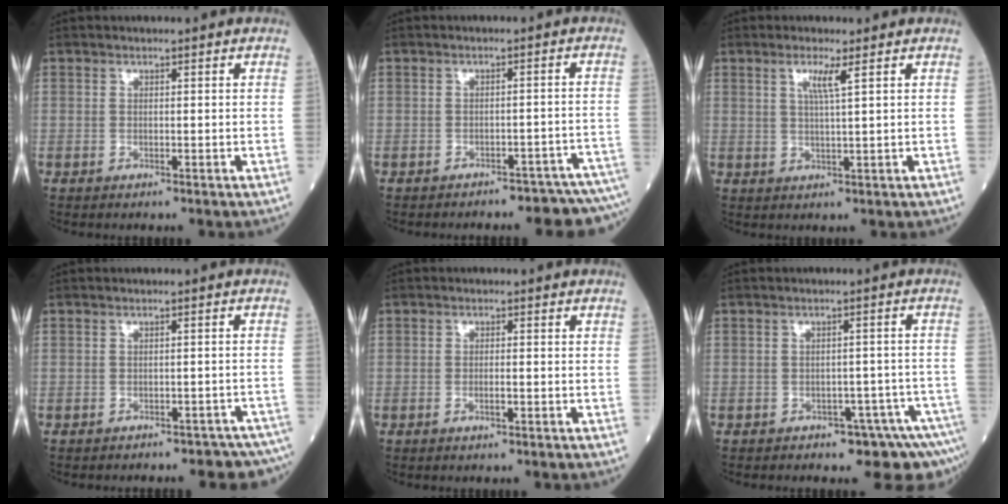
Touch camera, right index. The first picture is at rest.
{"total": 14.4, "force": [-13.6, 2.7, 4.0], "torque": [-0.015, 0.018, -0.144]}
{"total": 3.1, "force": [1.4, -0.4, 2.7], "torque": [-0.055, -0.002, 0.027]}
{"total": 12.1, "force": [-10.7, 4.6, 3.4], "torque": [-0.043, 0.001, -0.102]}
{"total": 1.6, "force": [-0.7, 0.3, 1.4], "torque": [-0.027, -0.001, -0.011]}
{"total": 7.2, "force": [-5.7, 2.6, 3.4], "torque": [-0.022, 0.018, -0.072]}